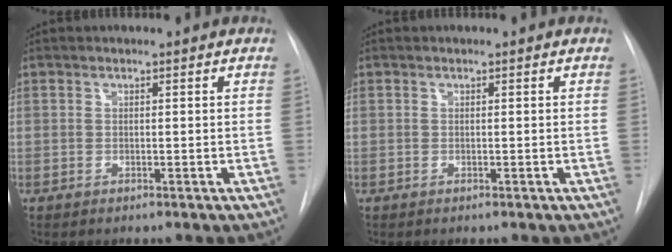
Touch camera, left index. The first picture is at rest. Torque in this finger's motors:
{"motor_torque": [-0.05, 0.05, 0.00, 0.00]}